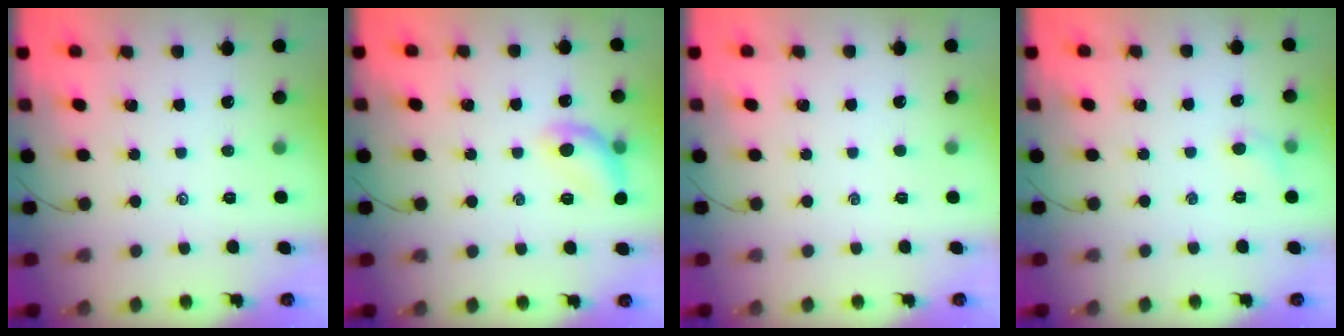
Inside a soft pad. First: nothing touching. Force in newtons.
{"total": 10.2, "press": 10.2, "slide": 0.4}
{"total": 0.0}
{"total": 4.2, "press": 4.0, "slide": 1.3}